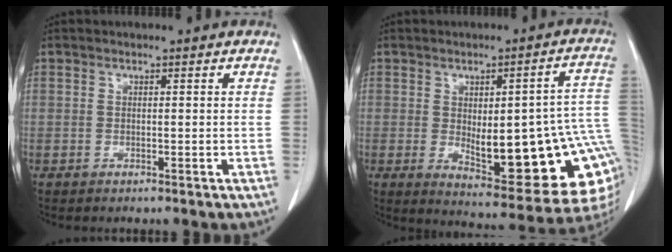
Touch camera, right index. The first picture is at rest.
{"total": 21.8, "force": [-1.6, 5.5, 21.0], "torque": [-0.203, 0.009, 0.004]}